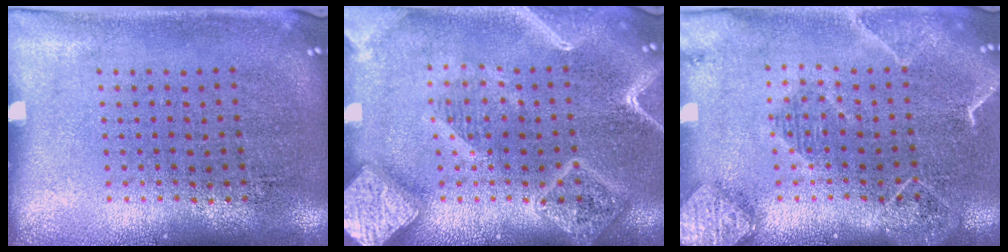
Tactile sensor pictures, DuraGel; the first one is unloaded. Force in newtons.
{"total": 3.2, "press": 3.2, "slide": 0.4}
{"total": 2.3, "press": 2.0, "slide": 1.0}